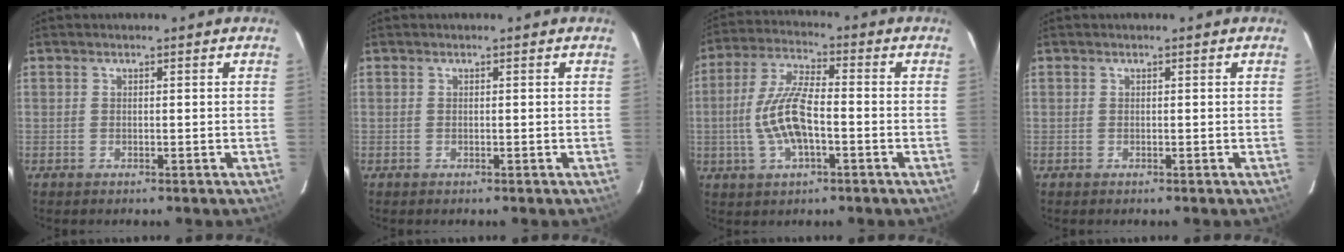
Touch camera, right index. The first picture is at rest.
{"total": 0.0}
{"total": 11.0, "force": [-2.4, 3.6, 10.1], "torque": [-0.208, 0.004, -0.044]}
{"total": 0.0}